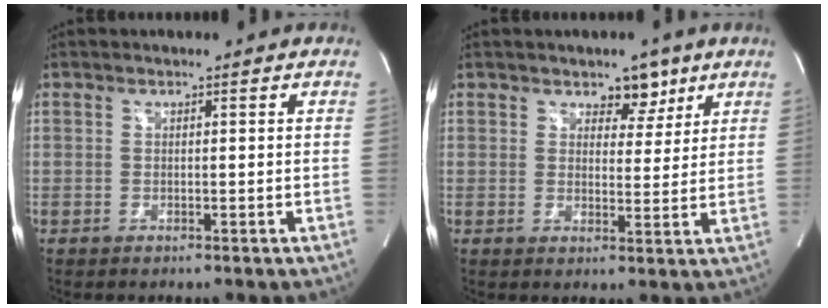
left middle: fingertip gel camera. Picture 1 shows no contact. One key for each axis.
{"total": 4.2, "fx": 2.8, "fy": 2.6, "fz": 1.8, "tx": -0.013, "ty": 0.000, "tz": 0.041}